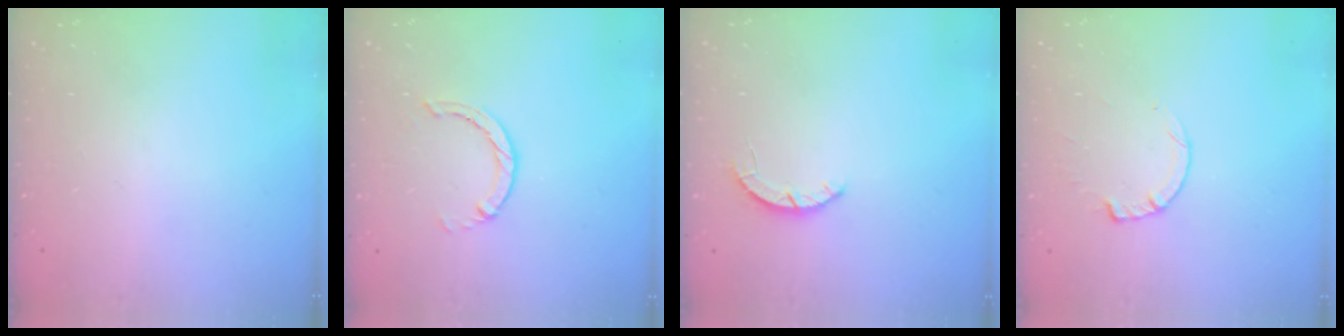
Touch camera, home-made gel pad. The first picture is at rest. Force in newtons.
{"total": 1.2, "press": 1.2, "slide": 0.2}
{"total": 2.2, "press": 2.2, "slide": 0.3}
{"total": 4.1, "press": 4.0, "slide": 0.8}